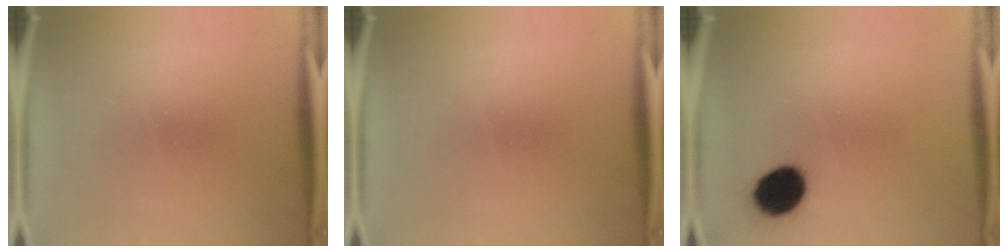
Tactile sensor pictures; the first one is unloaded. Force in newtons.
{"total": 0.0}
{"total": 10.4}